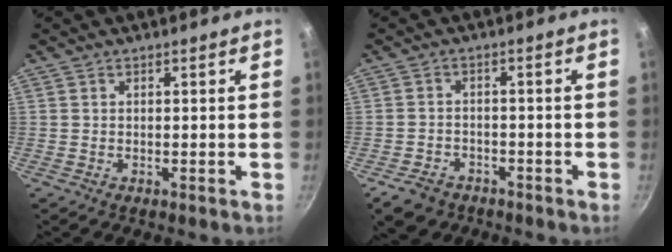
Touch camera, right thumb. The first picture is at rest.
{"total": 5.8, "force": [-3.7, 4.0, 2.2], "torque": [-0.036, 0.033, -0.053]}